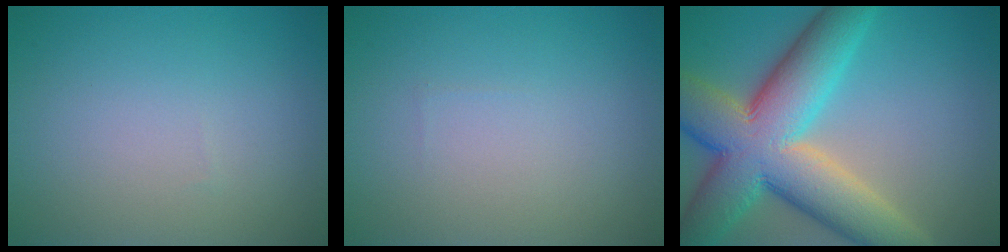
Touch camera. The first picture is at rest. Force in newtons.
{"total": 0.0}
{"total": 13.2, "press": 13.2, "slide": 0.8}